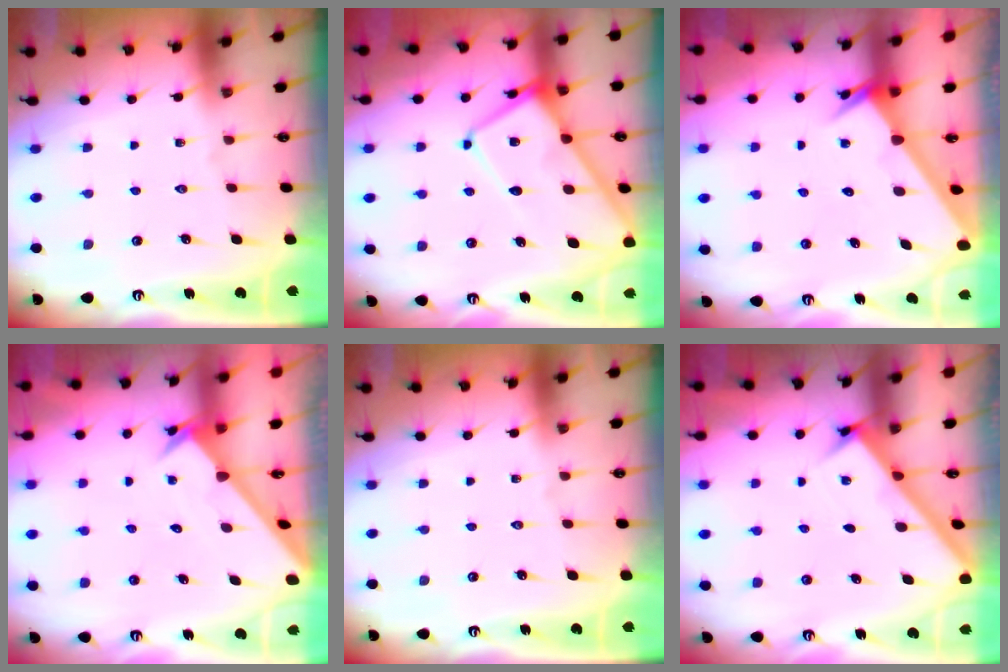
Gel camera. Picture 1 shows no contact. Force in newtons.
{"total": 13.5, "press": 13.4, "slide": 1.5}
{"total": 2.4, "press": 2.4, "slide": 0.1}
{"total": 2.4, "press": 2.4, "slide": 0.1}
{"total": 0.0}
{"total": 2.8, "press": 2.8, "slide": 0.3}